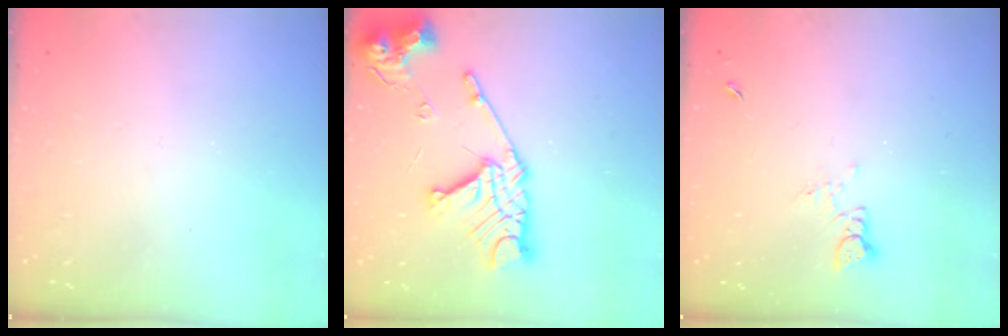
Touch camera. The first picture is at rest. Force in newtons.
{"total": 18.5, "press": 18.4, "slide": 2.1}
{"total": 1.0, "press": 1.0, "slide": 0.1}